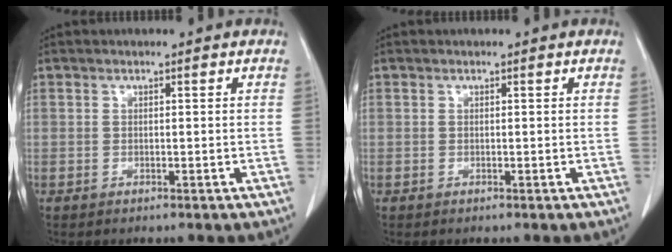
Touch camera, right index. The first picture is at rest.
{"total": 0.0}